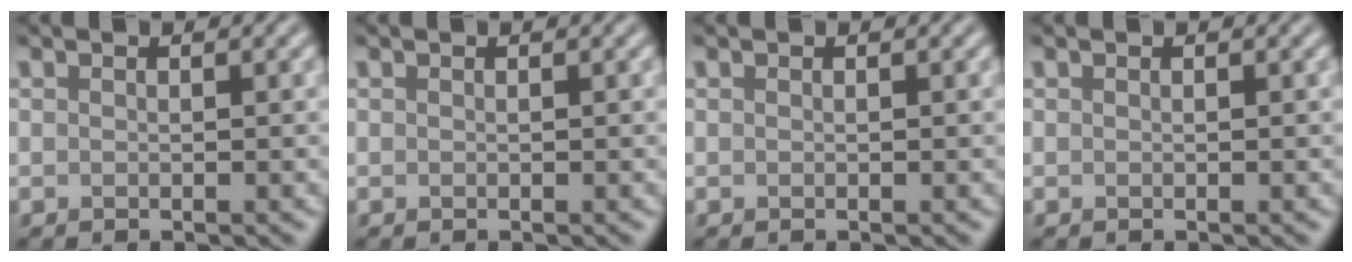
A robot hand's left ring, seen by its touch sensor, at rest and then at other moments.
{"total": 0.0}
{"total": 0.0}
{"total": 0.0}